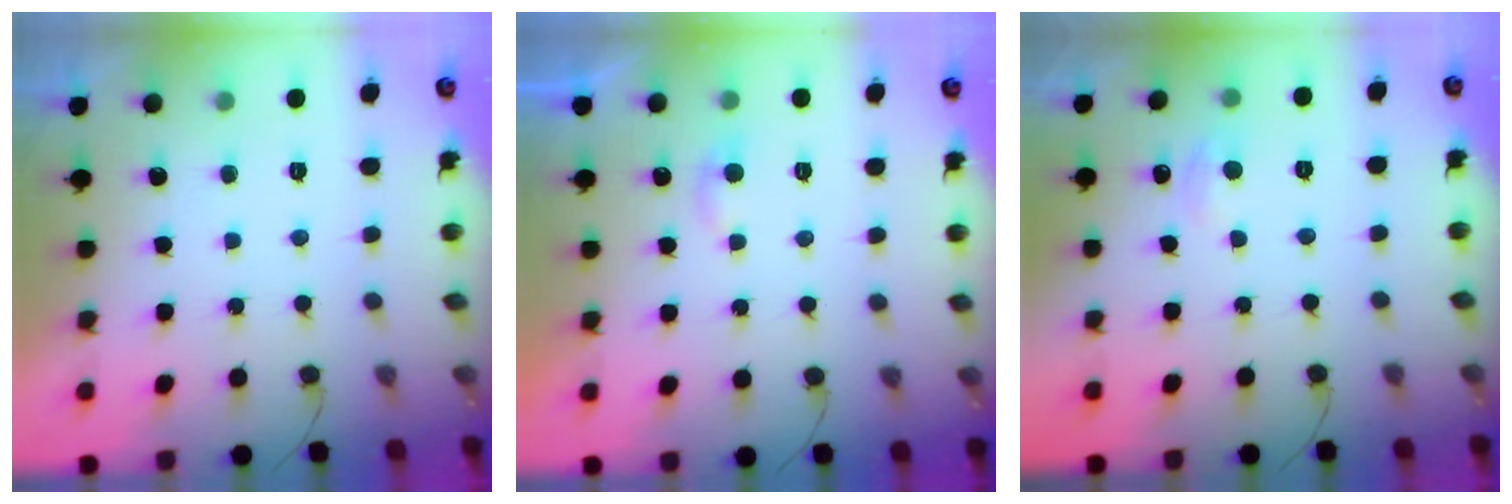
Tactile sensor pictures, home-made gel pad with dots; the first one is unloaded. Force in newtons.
{"total": 4.1, "press": 4.1, "slide": 0.5}
{"total": 5.2, "press": 5.2, "slide": 0.7}